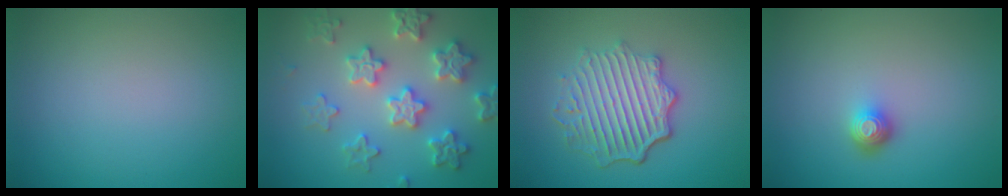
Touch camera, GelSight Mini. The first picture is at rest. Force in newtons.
{"total": 5.9, "press": 5.8, "slide": 1.2}
{"total": 5.9, "press": 4.4, "slide": 3.9}
{"total": 1.8, "press": 1.3, "slide": 1.2}